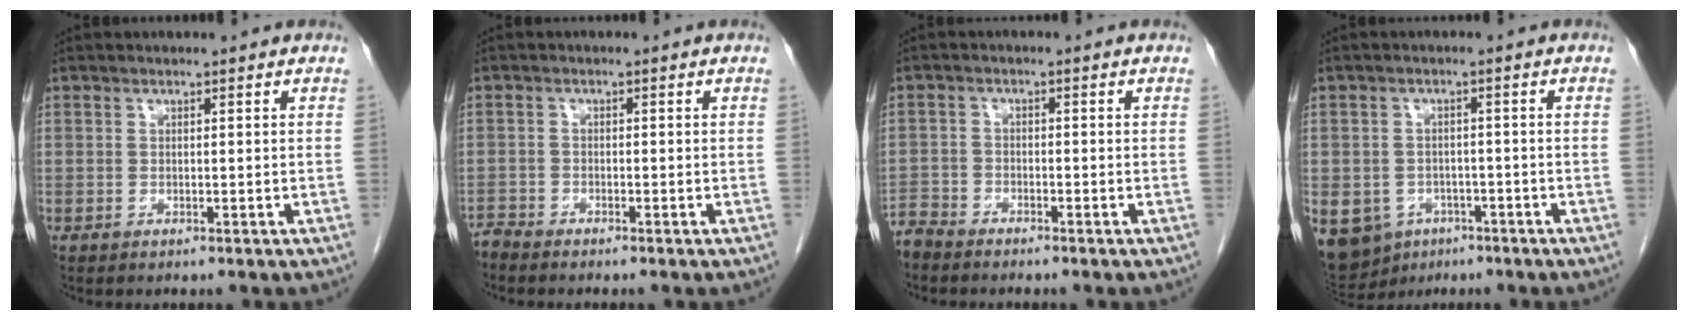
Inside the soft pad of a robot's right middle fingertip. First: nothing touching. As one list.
[{"total": 1.5, "force": [-1.5, -0.1, -0.2], "torque": [0.006, -0.006, -0.030]}, {"total": 3.2, "force": [-3.2, 0.7, 0.0], "torque": [0.006, -0.007, -0.063]}, {"total": 13.9, "force": [-6.7, 11.1, 5.0], "torque": [-0.143, 0.000, -0.084]}]